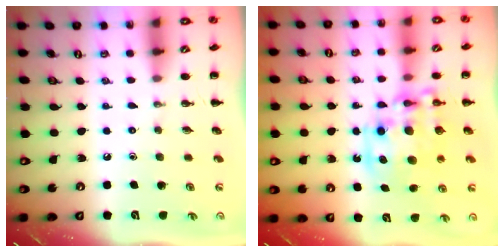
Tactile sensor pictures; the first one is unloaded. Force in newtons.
{"total": 13.5, "press": 13.1, "slide": 3.3}